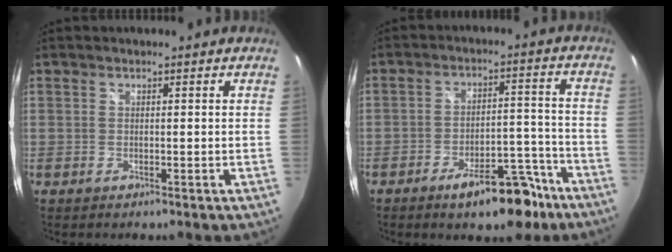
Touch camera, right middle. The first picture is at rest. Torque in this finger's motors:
{"motor_torque": [1.13, -1.01, 0.64, 0.07]}